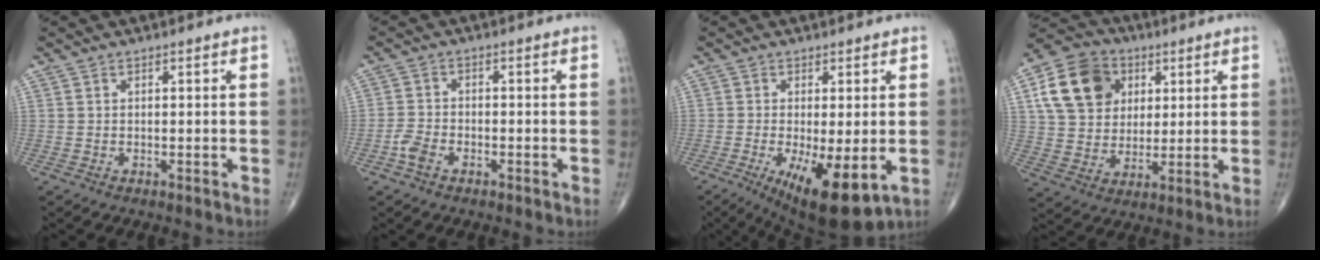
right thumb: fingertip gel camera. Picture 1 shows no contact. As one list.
[{"total": 3.4, "force": [-1.8, 2.0, 2.0], "torque": [-0.046, 0.011, -0.037]}, {"total": 12.4, "force": [-3.7, 4.1, 11.1], "torque": [-0.176, -0.025, -0.044]}, {"total": 15.3, "force": [4.9, 12.1, 8.0], "torque": [-0.125, -0.002, 0.085]}]